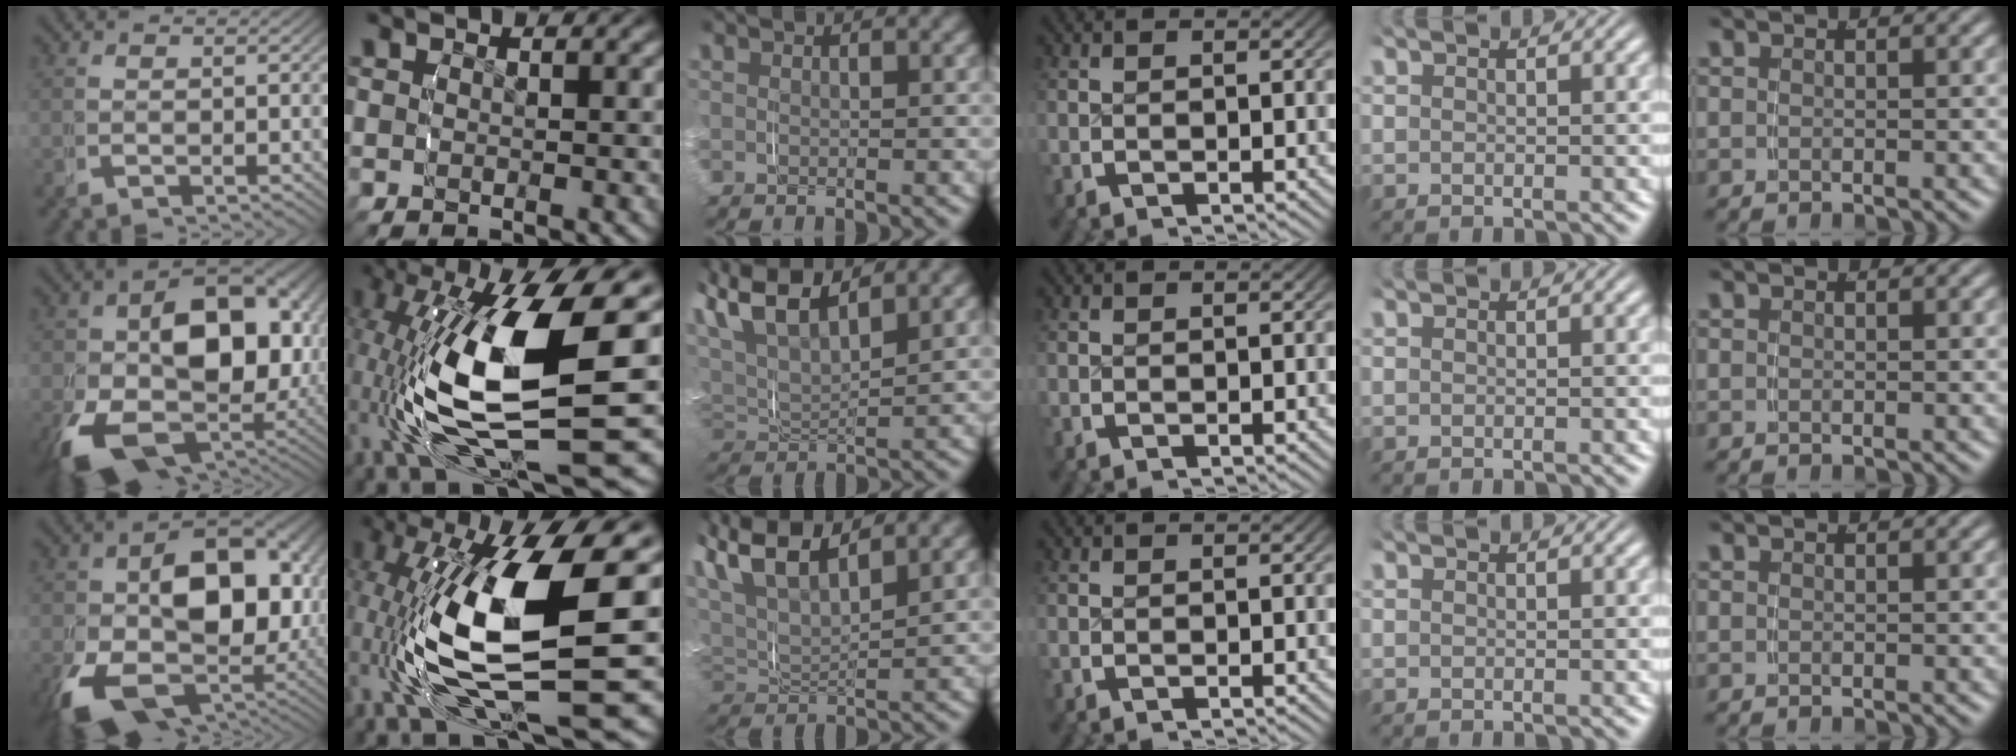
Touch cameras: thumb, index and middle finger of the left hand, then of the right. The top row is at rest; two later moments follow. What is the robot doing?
{"motion": "grasp_and_lifting", "object": "fork"}